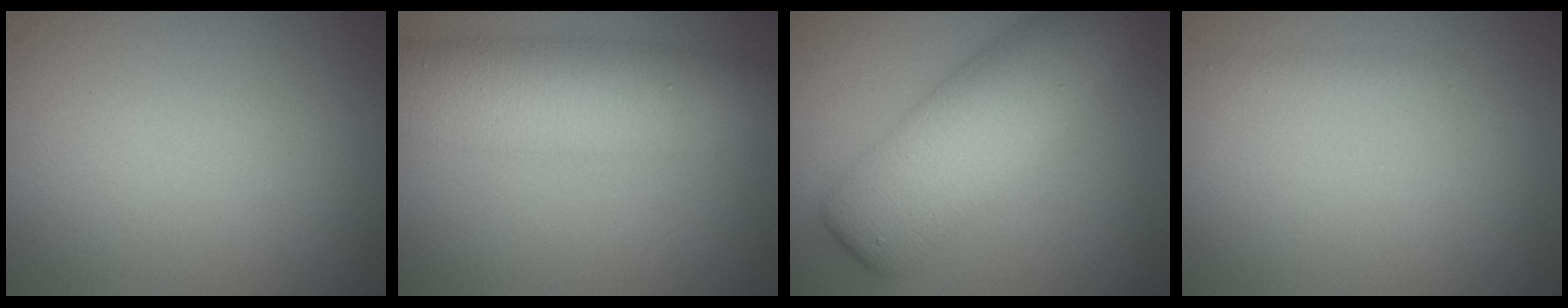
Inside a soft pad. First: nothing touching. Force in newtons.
{"total": 7.7, "press": 7.7, "slide": 0.1}
{"total": 7.6, "press": 7.6, "slide": 0.1}
{"total": 0.5, "press": 0.5, "slide": 0.0}